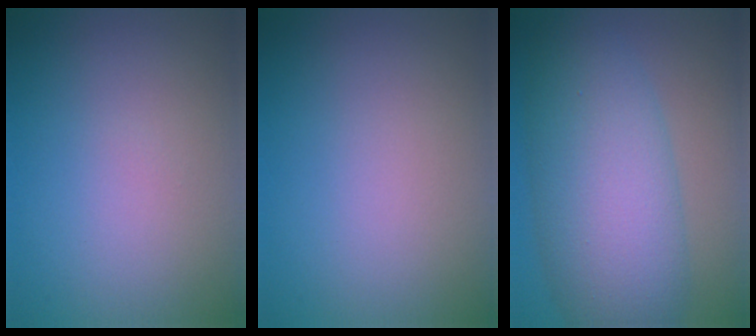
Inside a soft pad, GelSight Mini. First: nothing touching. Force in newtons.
{"total": 0.0}
{"total": 9.9, "press": 9.8, "slide": 0.1}